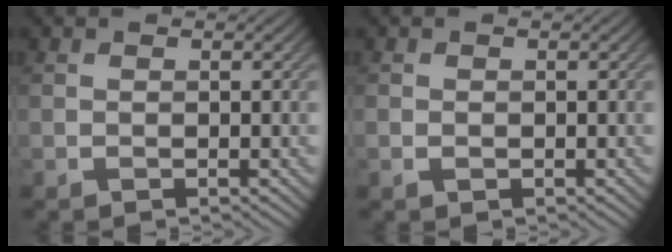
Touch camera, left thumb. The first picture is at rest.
{"total": 0.9, "force": [-0.2, 0.7, 0.5], "torque": [-0.010, -0.006, -0.005]}